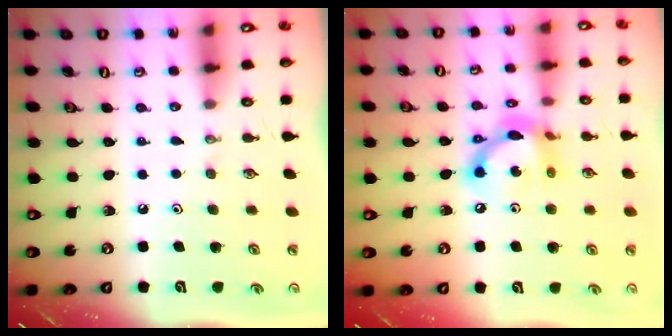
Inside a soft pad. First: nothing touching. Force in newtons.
{"total": 13.2, "press": 13.2, "slide": 0.7}